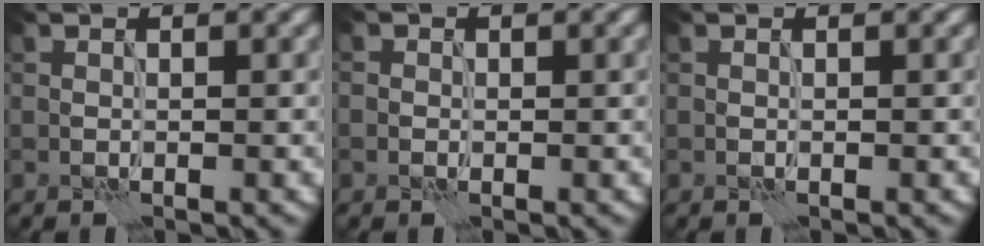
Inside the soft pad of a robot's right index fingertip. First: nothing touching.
{"total": 0.8, "force": [-0.1, 0.8, 0.1], "torque": [0.002, -0.001, 0.001]}
{"total": 0.0}